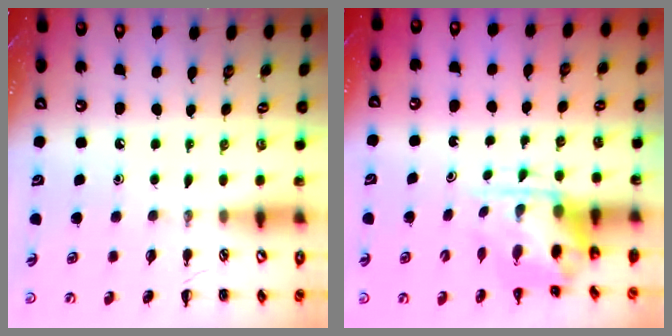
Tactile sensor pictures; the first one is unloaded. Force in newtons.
{"total": 5.5, "press": 5.4, "slide": 0.9}